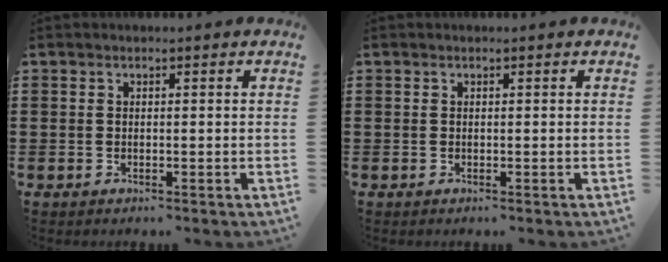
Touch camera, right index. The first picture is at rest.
{"total": 0.0}